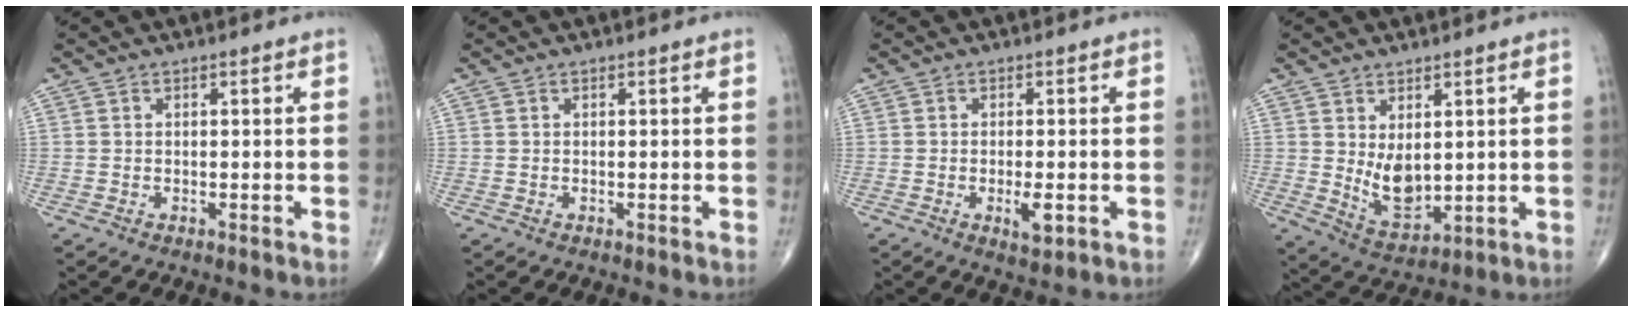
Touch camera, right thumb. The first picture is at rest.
{"total": 0.0}
{"total": 3.5, "force": [-1.0, 1.3, 3.1], "torque": [-0.045, -0.004, -0.014]}
{"total": 7.3, "force": [1.3, 4.1, 5.9], "torque": [-0.085, -0.024, 0.042]}